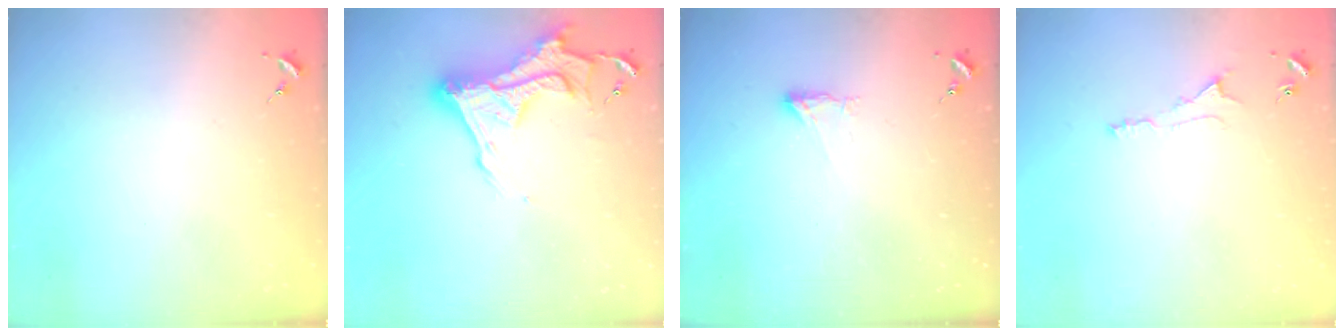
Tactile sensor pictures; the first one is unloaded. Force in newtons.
{"total": 15.9, "press": 15.8, "slide": 1.3}
{"total": 5.2, "press": 5.2, "slide": 0.8}
{"total": 5.5, "press": 5.4, "slide": 0.7}